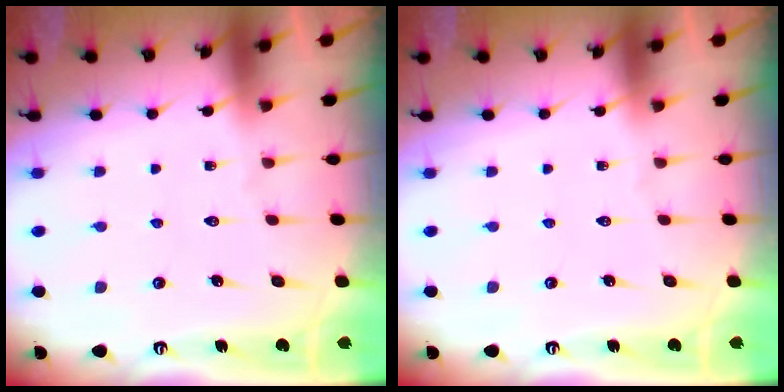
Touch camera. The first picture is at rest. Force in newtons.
{"total": 0.0}